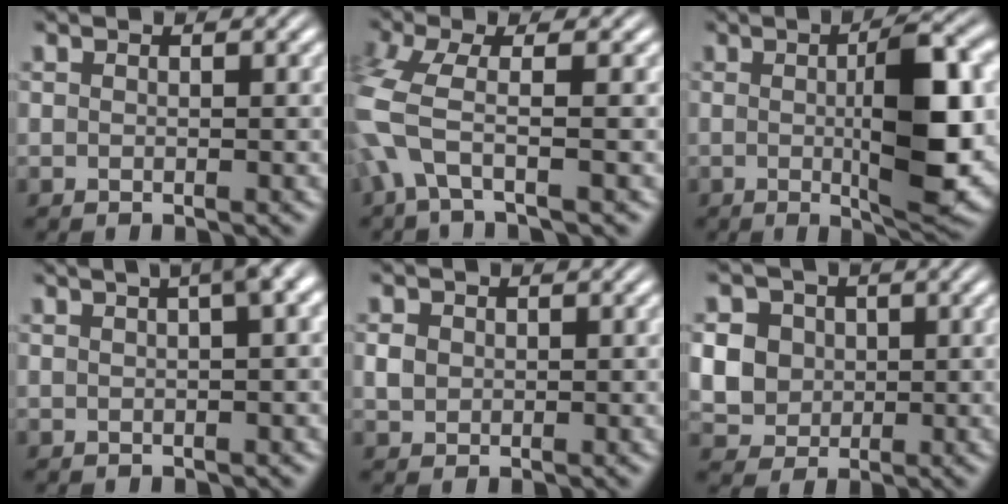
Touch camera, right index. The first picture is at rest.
{"total": 4.8, "force": [-1.2, 2.7, 3.8], "torque": [-0.120, -0.021, -0.015]}
{"total": 9.0, "force": [-0.4, 2.0, 8.7], "torque": [-0.126, 0.000, -0.008]}
{"total": 6.7, "force": [2.9, 2.7, 5.4], "torque": [-0.053, 0.037, 0.028]}
{"total": 1.3, "force": [0.0, 1.1, 0.6], "torque": [-0.016, -0.006, 0.008]}
{"total": 9.3, "force": [0.3, 8.7, 3.4], "torque": [-0.096, -0.028, 0.006]}